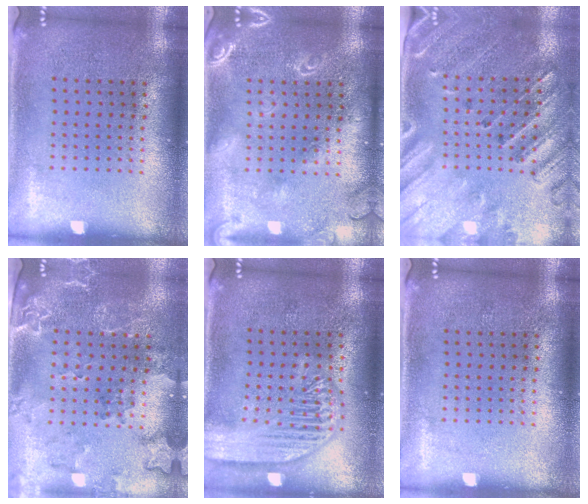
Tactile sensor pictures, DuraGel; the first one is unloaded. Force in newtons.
{"total": 1.7, "press": 1.7, "slide": 0.2}
{"total": 2.6, "press": 2.2, "slide": 1.3}
{"total": 2.1, "press": 2.0, "slide": 0.8}
{"total": 3.6, "press": 3.5, "slide": 0.5}
{"total": 0.0}